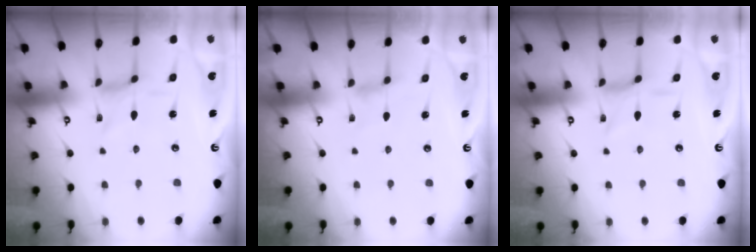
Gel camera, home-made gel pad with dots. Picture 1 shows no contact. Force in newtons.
{"total": 3.5, "press": 3.4, "slide": 0.6}
{"total": 2.9, "press": 2.8, "slide": 0.7}